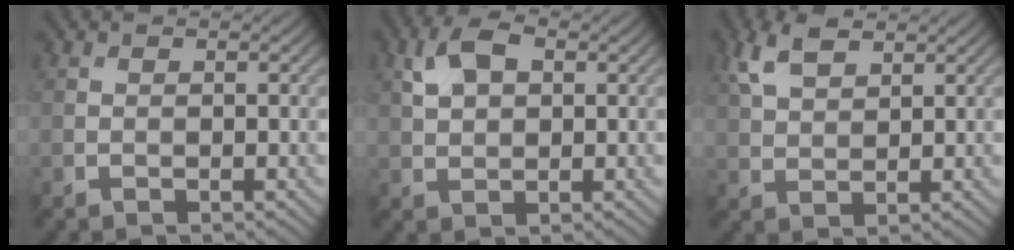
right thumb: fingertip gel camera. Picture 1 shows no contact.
{"total": 5.0, "force": [1.8, 3.0, 3.6], "torque": [-0.082, 0.007, 0.029]}
{"total": 5.3, "force": [3.1, 2.5, 3.5], "torque": [-0.089, 0.009, 0.064]}